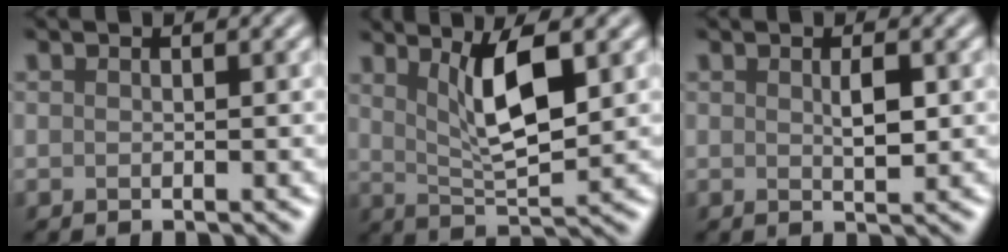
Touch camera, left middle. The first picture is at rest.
{"total": 5.5, "force": [2.0, 1.4, 4.9], "torque": [-0.089, -0.006, 0.040]}
{"total": 1.8, "force": [0.4, 0.5, 1.7], "torque": [-0.034, -0.001, 0.007]}